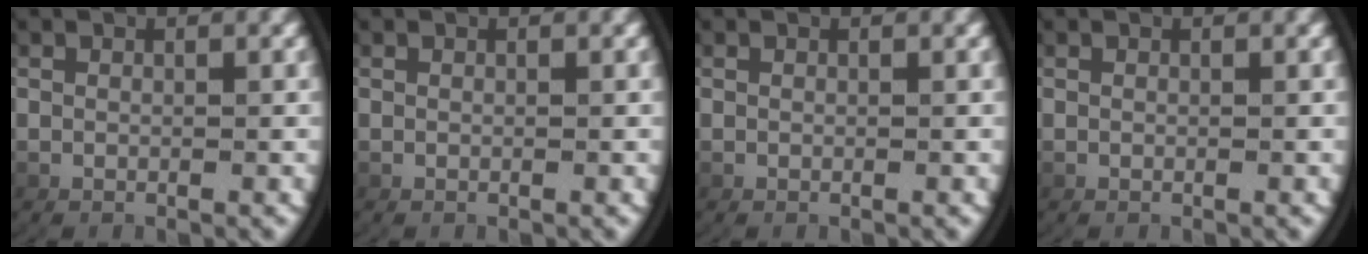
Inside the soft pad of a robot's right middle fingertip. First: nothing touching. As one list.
[{"total": 0.0}, {"total": 0.0}, {"total": 0.0}]